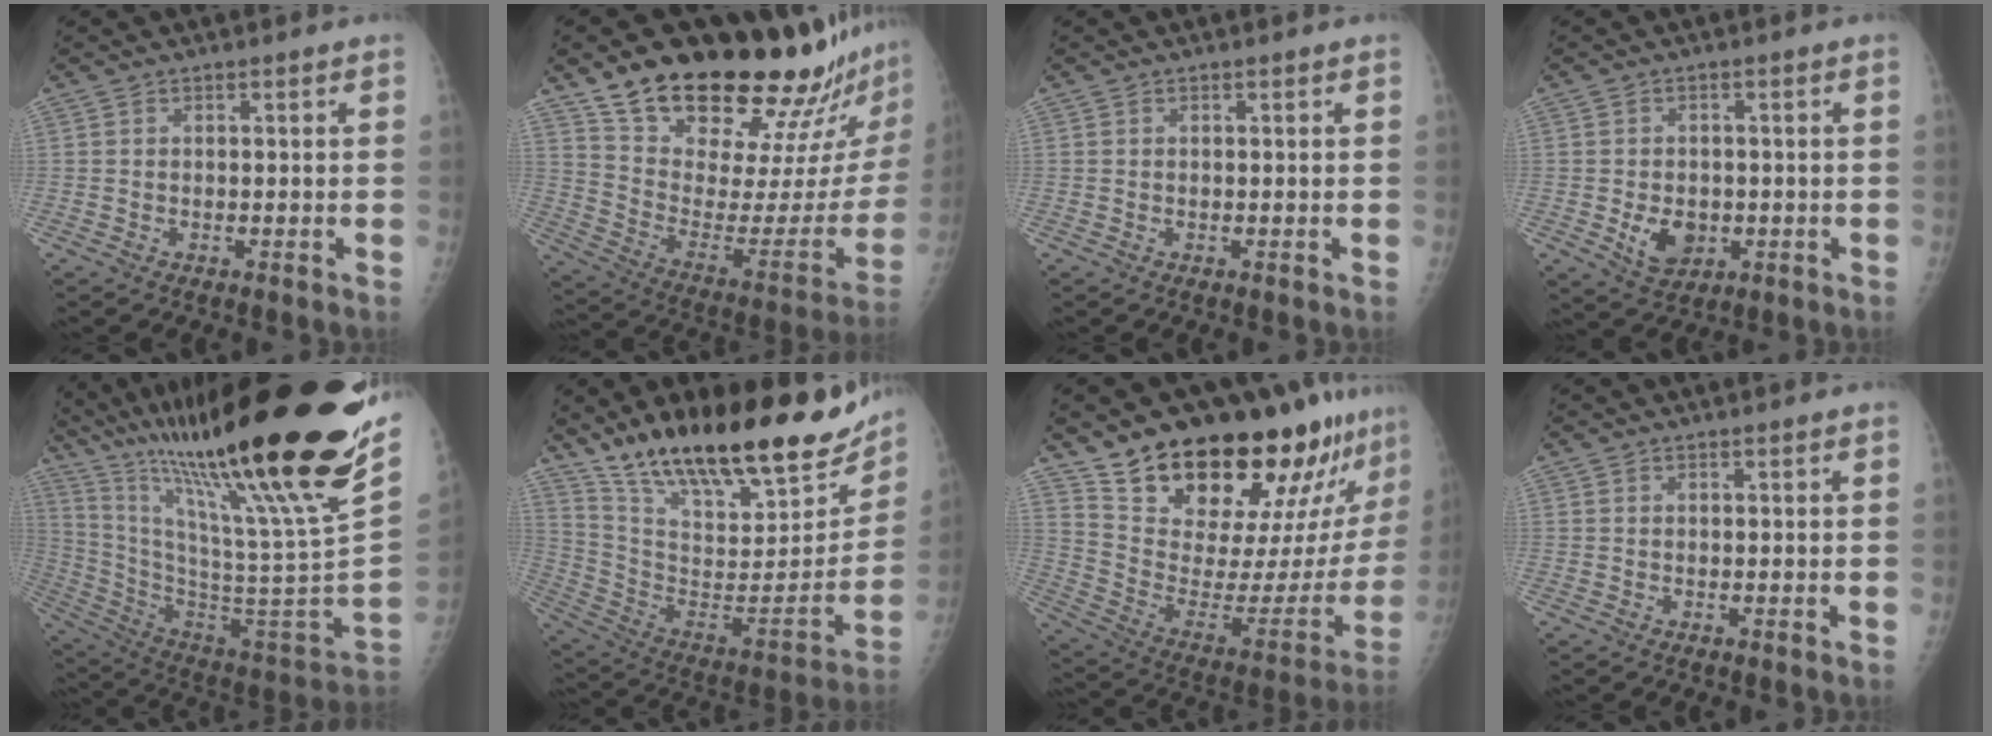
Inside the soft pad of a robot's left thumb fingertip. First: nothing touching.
{"total": 31.0, "force": [25.3, 7.2, 16.3], "torque": [-0.220, -0.151, 0.370]}
{"total": 0.0}
{"total": 6.0, "force": [-1.2, 4.5, 3.7], "torque": [-0.043, -0.002, -0.008]}
{"total": 40.8, "force": [27.0, 4.8, 30.3], "torque": [-0.428, -0.110, 0.433]}
{"total": 31.2, "force": [22.2, 10.0, 19.5], "torque": [-0.289, -0.073, 0.358]}
{"total": 28.5, "force": [22.6, 9.3, 14.7], "torque": [-0.183, -0.125, 0.333]}
{"total": 0.0}